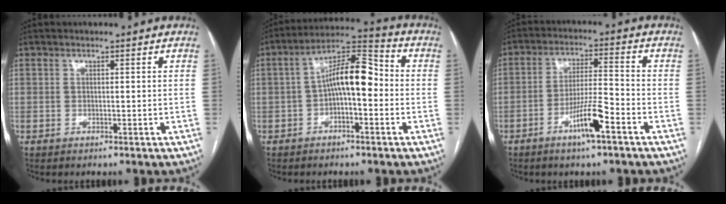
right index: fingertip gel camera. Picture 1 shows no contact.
{"total": 9.7, "force": [-0.8, 3.2, 9.1], "torque": [-0.159, 0.039, -0.014]}
{"total": 7.8, "force": [-4.2, 0.5, 6.6], "torque": [-0.125, -0.002, -0.075]}